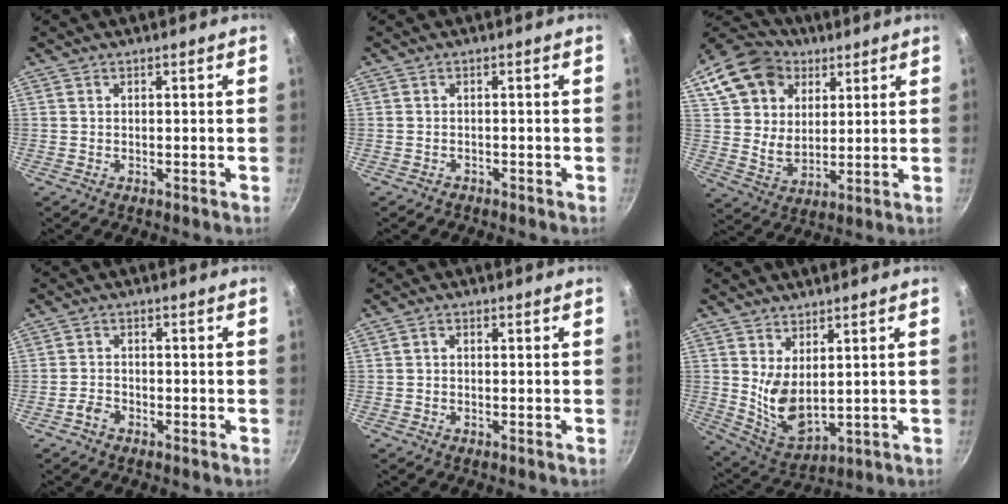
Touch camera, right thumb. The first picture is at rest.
{"total": 0.9, "force": [-0.8, 0.4, -0.1], "torque": [0.001, 0.018, -0.012]}
{"total": 17.1, "force": [7.8, 12.7, 8.4], "torque": [-0.141, -0.001, 0.139]}
{"total": 2.2, "force": [-1.6, 1.3, 0.9], "torque": [-0.018, 0.019, -0.031]}
{"total": 1.0, "force": [-0.1, 0.8, 0.6], "torque": [-0.014, 0.007, -0.003]}
{"total": 8.7, "force": [2.3, 4.6, 7.0], "torque": [-0.116, -0.037, 0.061]}